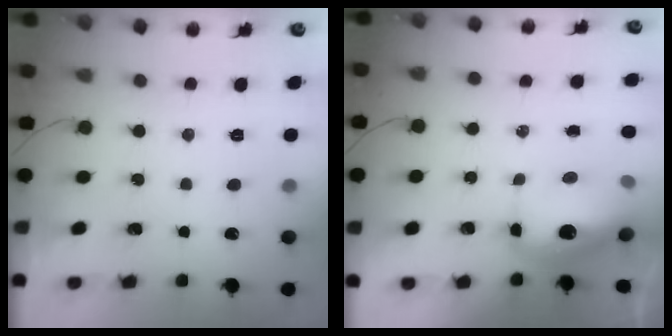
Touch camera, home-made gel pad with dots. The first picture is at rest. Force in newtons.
{"total": 14.7, "press": 14.3, "slide": 3.2}